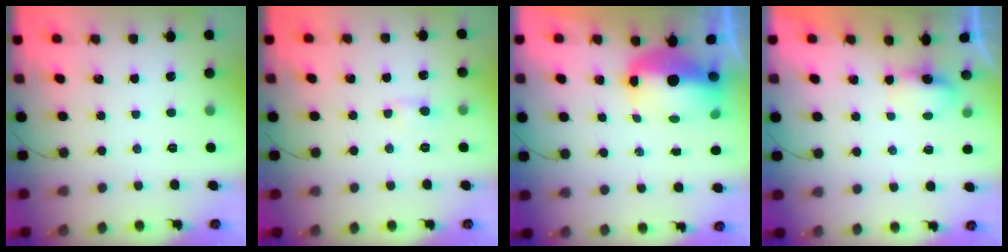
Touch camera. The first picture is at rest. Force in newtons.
{"total": 2.3, "press": 2.0, "slide": 1.3}
{"total": 8.7, "press": 8.6, "slide": 1.7}
{"total": 4.1, "press": 3.9, "slide": 0.9}